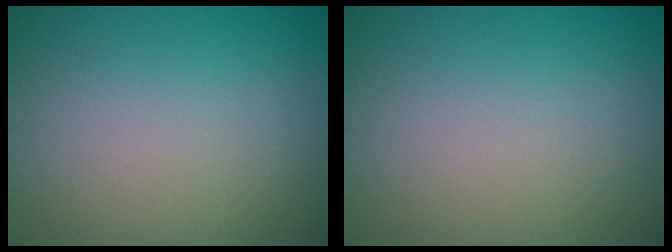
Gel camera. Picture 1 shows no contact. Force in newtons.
{"total": 0.0}